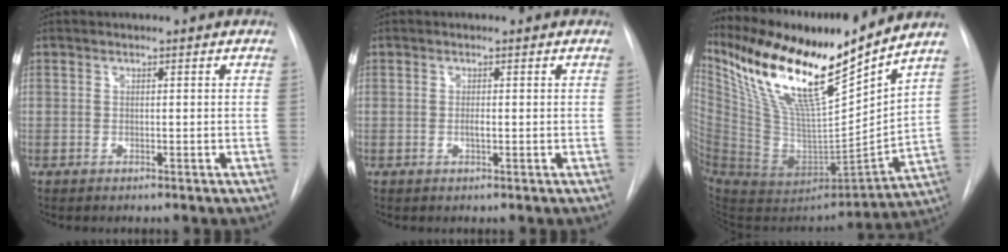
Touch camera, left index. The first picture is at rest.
{"total": 0.8, "force": [0.0, 0.2, 0.8], "torque": [-0.017, -0.002, -0.001]}
{"total": 22.8, "force": [17.1, 2.1, 14.9], "torque": [-0.262, -0.014, 0.316]}